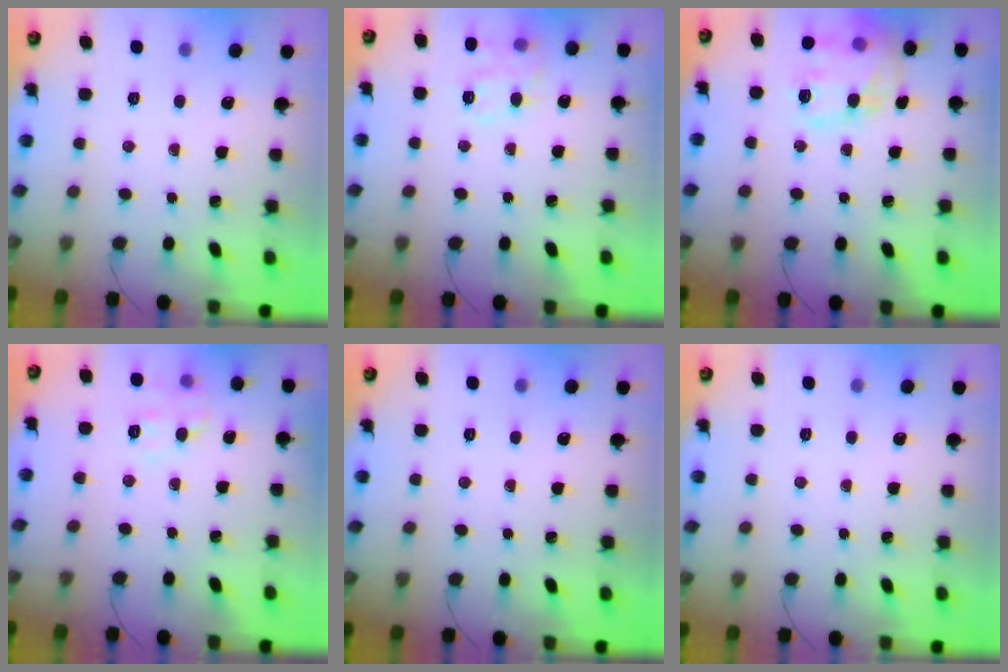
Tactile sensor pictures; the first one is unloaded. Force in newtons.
{"total": 11.6, "press": 11.5, "slide": 1.7}
{"total": 17.6, "press": 17.6, "slide": 1.1}
{"total": 7.0, "press": 6.9, "slide": 0.7}
{"total": 0.0}
{"total": 0.0}